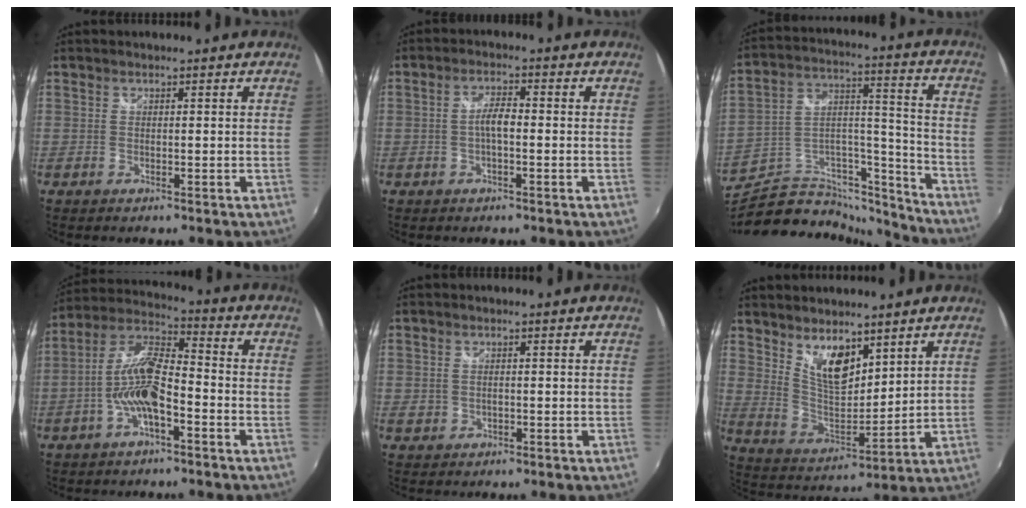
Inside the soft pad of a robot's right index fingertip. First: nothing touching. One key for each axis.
{"total": 3.1, "fx": -0.7, "fy": 0.9, "fz": 2.9, "tx": -0.057, "ty": 0.009, "tz": -0.014}
{"total": 19.3, "fx": -15.5, "fy": 9.1, "fz": 7.2, "tx": -0.125, "ty": 0.064, "tz": -0.238}
{"total": 10.6, "fx": -3.8, "fy": 3.5, "fz": 9.3, "tx": -0.200, "ty": 0.010, "tz": -0.072}
{"total": 2.4, "fx": -0.3, "fy": 2.2, "fz": 1.1, "tx": -0.021, "ty": -0.001, "tz": -0.005}
{"total": 10.0, "fx": 6.5, "fy": 4.5, "fz": 6.1, "tx": -0.102, "ty": -0.007, "tz": 0.129}